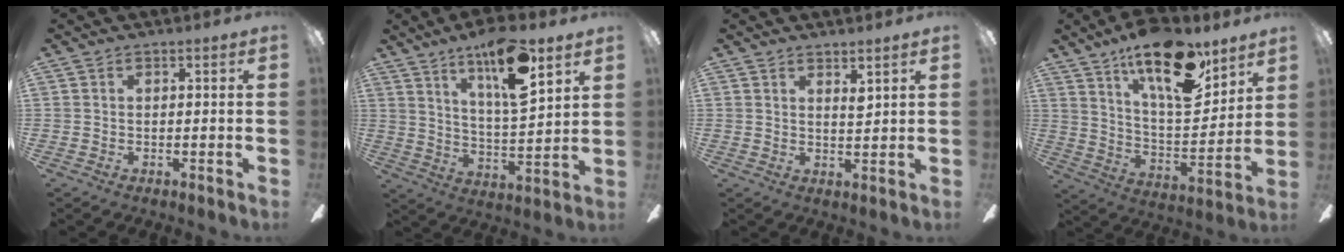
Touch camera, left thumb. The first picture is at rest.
{"total": 15.9, "force": [10.6, 4.2, 11.1], "torque": [-0.188, -0.054, 0.173]}
{"total": 3.0, "force": [2.5, 0.2, 1.7], "torque": [-0.030, -0.017, 0.042]}
{"total": 20.7, "force": [13.7, 7.8, 13.4], "torque": [-0.222, -0.078, 0.232]}